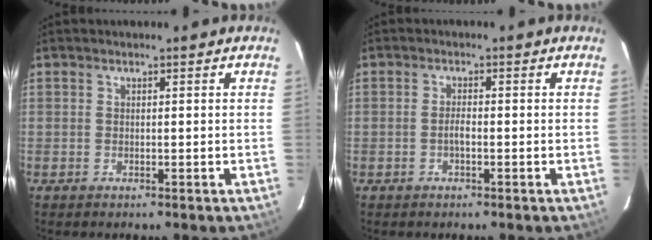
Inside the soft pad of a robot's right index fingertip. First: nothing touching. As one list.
[{"total": 1.5, "force": [-0.7, 0.5, 1.3], "torque": [-0.025, 0.001, -0.013]}]